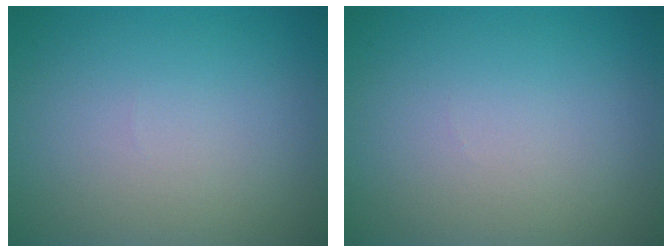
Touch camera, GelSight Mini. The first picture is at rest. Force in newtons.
{"total": 0.0}